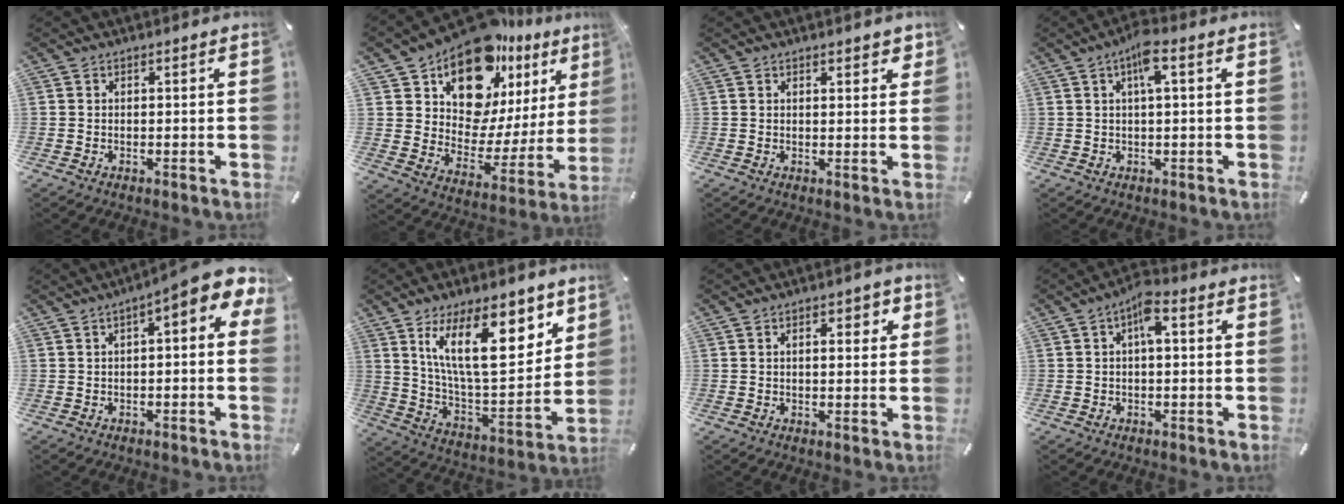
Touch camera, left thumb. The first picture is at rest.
{"total": 18.1, "force": [14.1, 8.7, 7.3], "torque": [-0.129, -0.120, 0.243]}
{"total": 1.9, "force": [1.4, 1.0, 0.9], "torque": [-0.011, 0.001, 0.023]}
{"total": 5.7, "force": [1.8, 1.2, 5.3], "torque": [-0.098, 0.003, 0.028]}
{"total": 8.0, "force": [3.2, 2.3, 7.0], "torque": [-0.102, -0.031, 0.052]}
{"total": 21.7, "force": [11.1, 9.1, 16.2], "torque": [-0.278, -0.048, 0.180]}
{"total": 3.4, "force": [0.9, 1.7, 2.8], "torque": [-0.035, 0.000, 0.006]}
{"total": 5.3, "force": [0.9, 2.1, 4.8], "torque": [-0.086, 0.013, 0.013]}